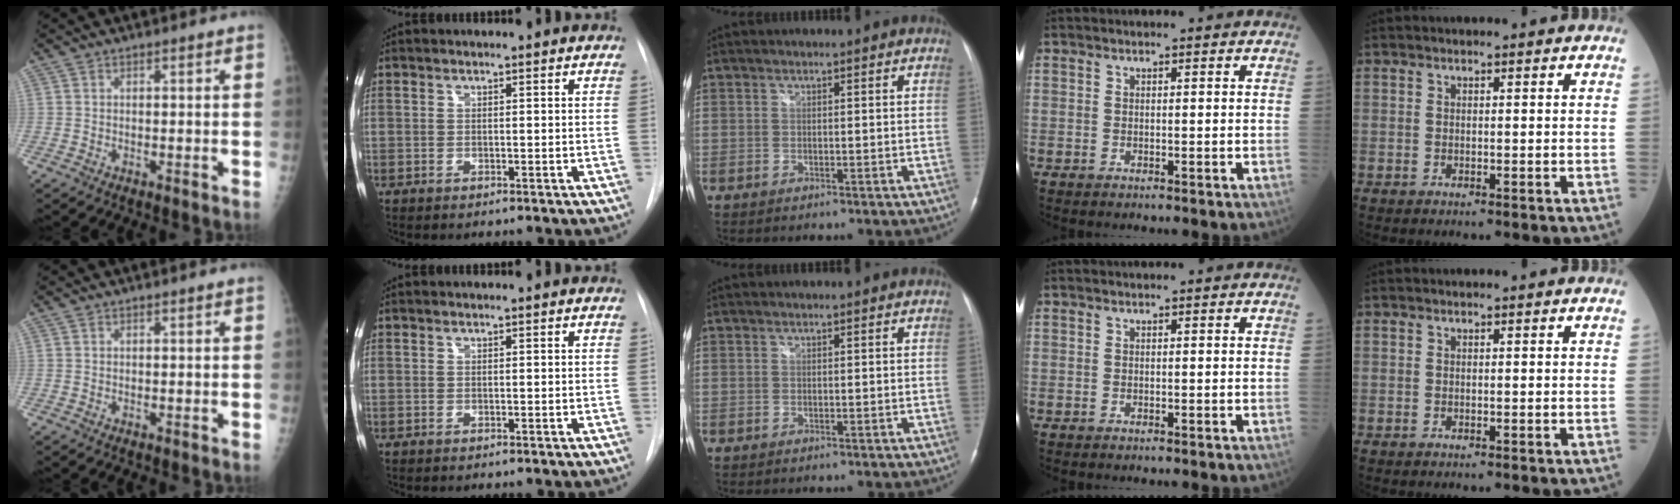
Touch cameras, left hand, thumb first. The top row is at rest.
{}